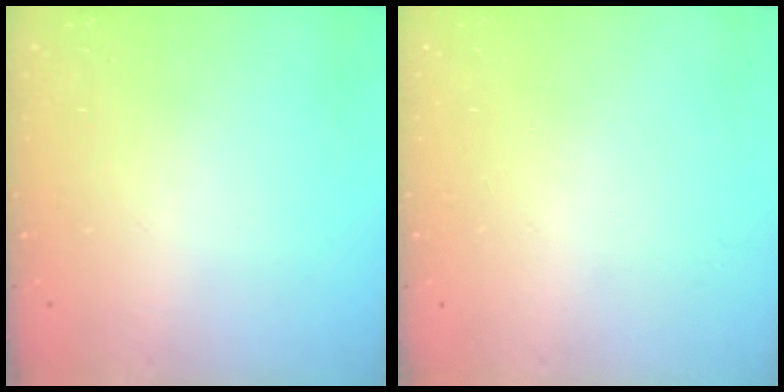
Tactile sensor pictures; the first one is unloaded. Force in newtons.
{"total": 0.0}